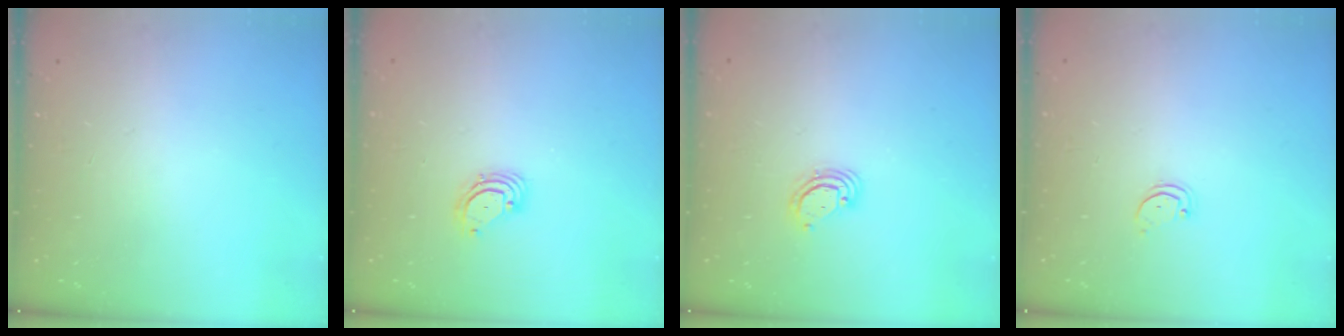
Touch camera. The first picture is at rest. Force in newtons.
{"total": 3.6, "press": 3.6, "slide": 0.3}
{"total": 3.2, "press": 3.2, "slide": 0.2}
{"total": 1.5, "press": 1.5, "slide": 0.1}